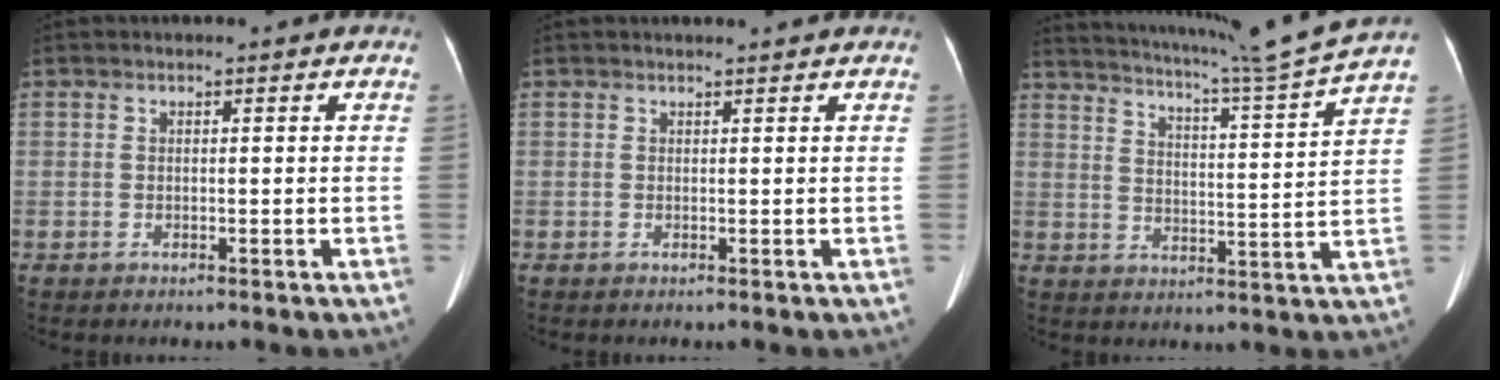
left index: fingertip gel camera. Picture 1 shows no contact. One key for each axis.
{"total": 1.5, "fx": 1.5, "fy": -0.2, "fz": 0.4, "tx": -0.008, "ty": 0.007, "tz": 0.022}
{"total": 15.4, "fx": 13.6, "fy": -2.8, "fz": 6.5, "tx": -0.119, "ty": -0.044, "tz": 0.185}